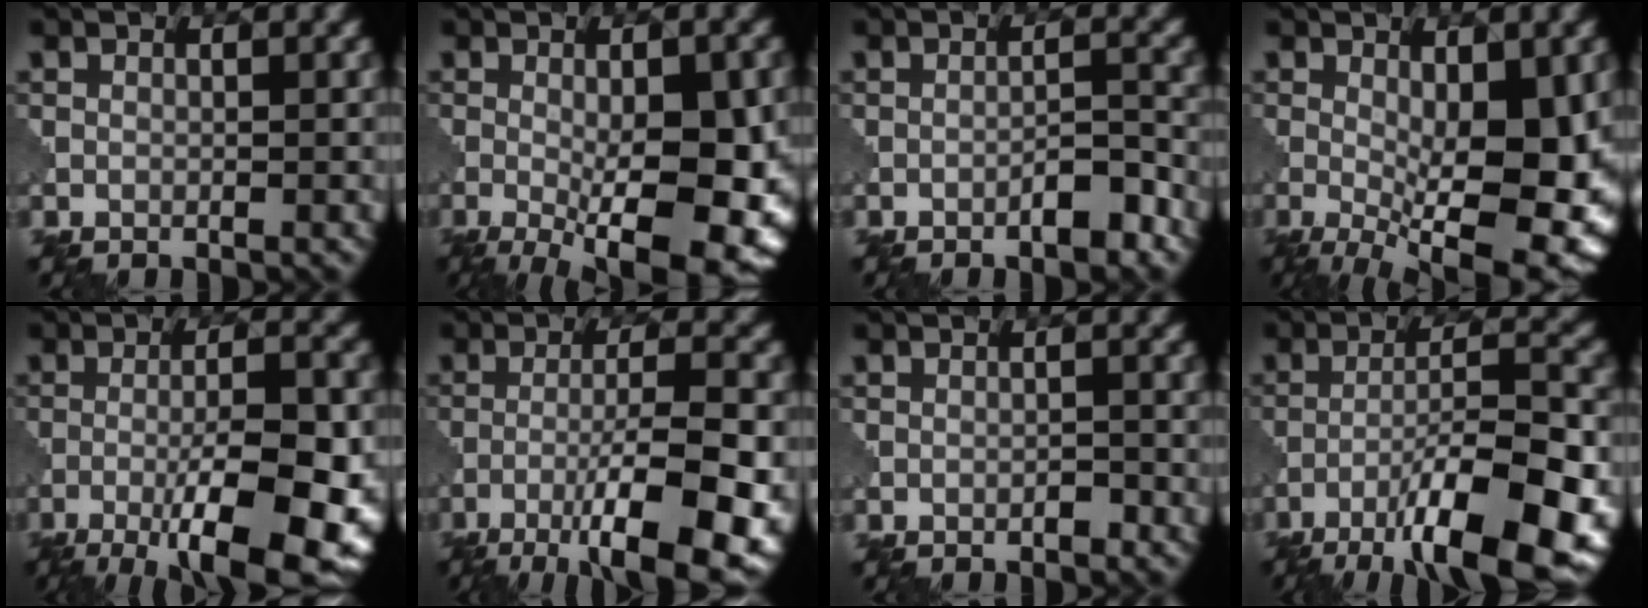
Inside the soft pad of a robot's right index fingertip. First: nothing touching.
{"total": 12.6, "force": [-2.9, 4.5, 11.4], "torque": [-0.159, -0.026, -0.028]}
{"total": 2.7, "force": [-1.7, 0.6, 2.0], "torque": [-0.027, 0.010, -0.029]}
{"total": 12.3, "force": [-1.7, 4.7, 11.2], "torque": [-0.166, -0.025, -0.015]}
{"total": 12.1, "force": [-4.8, 3.2, 10.6], "torque": [-0.162, -0.006, -0.075]}
{"total": 11.9, "force": [-6.0, 2.9, 9.9], "torque": [-0.159, -0.003, -0.091]}
{"total": 0.8, "force": [-0.5, 0.3, 0.5], "torque": [-0.006, 0.002, -0.008]}
{"total": 12.2, "force": [-7.0, 2.6, 9.6], "torque": [-0.159, 0.005, -0.118]}